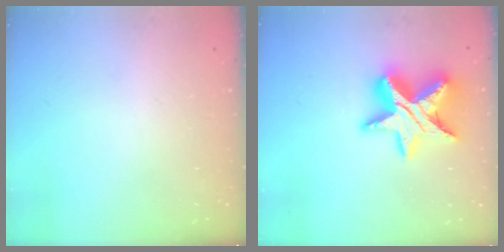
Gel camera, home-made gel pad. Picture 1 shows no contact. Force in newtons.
{"total": 18.5, "press": 18.4, "slide": 1.4}